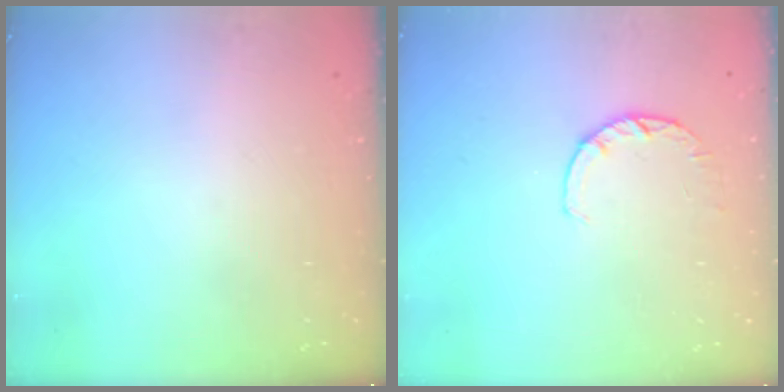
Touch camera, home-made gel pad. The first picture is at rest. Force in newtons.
{"total": 3.0, "press": 2.9, "slide": 0.4}